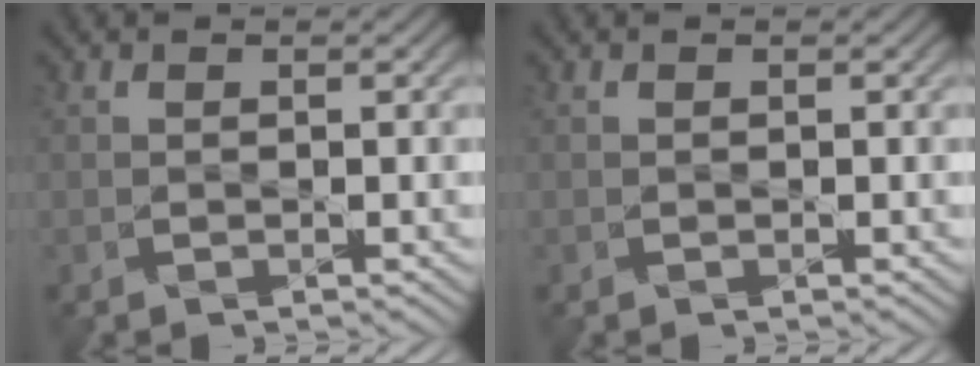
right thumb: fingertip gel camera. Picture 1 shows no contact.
{"total": 0.0}